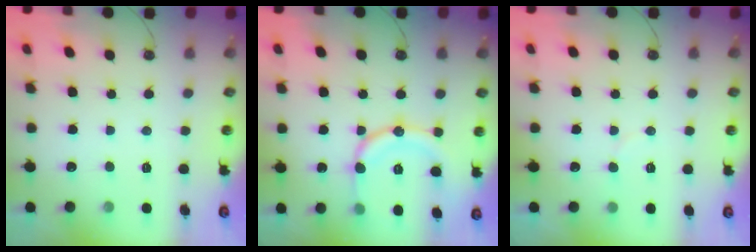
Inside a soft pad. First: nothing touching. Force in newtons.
{"total": 14.3, "press": 14.2, "slide": 1.0}
{"total": 5.1, "press": 5.0, "slide": 0.4}